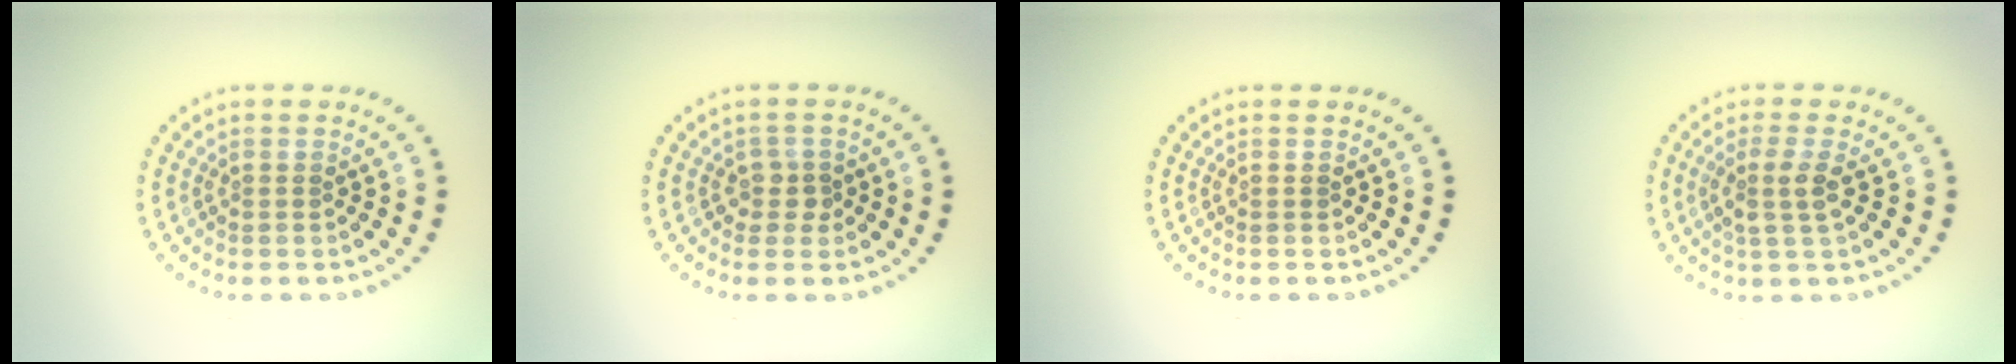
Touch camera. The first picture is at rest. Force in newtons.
{"total": 1.6, "press": 1.3, "slide": 0.9}
{"total": 0.0}
{"total": 2.2, "press": 1.9, "slide": 1.1}